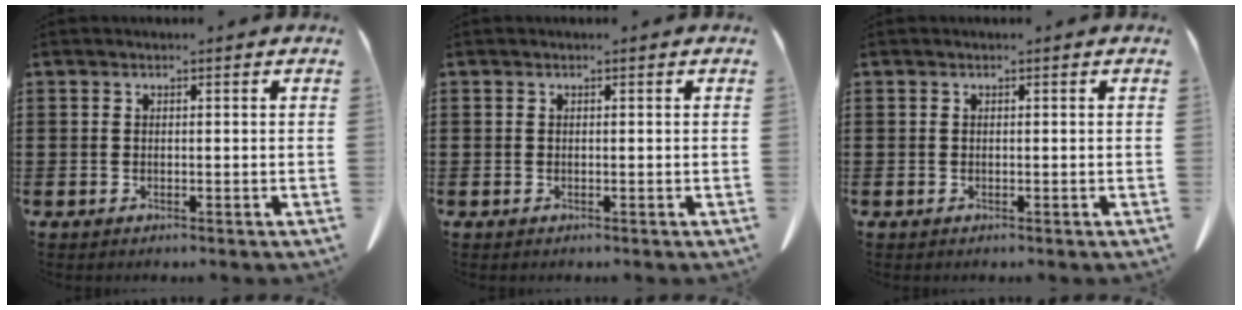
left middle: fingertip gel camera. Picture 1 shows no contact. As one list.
[{"total": 0.0}, {"total": 0.0}]